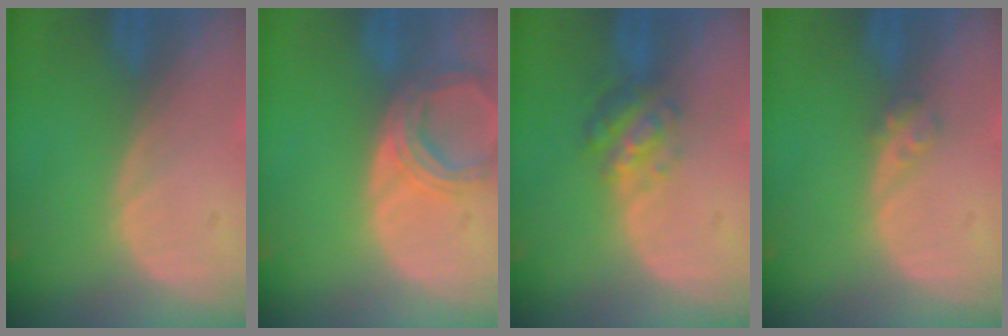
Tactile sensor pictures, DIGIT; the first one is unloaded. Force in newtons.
{"total": 5.8, "press": 5.8, "slide": 0.9}
{"total": 4.9, "press": 4.4, "slide": 2.0}
{"total": 1.8, "press": 1.5, "slide": 0.9}